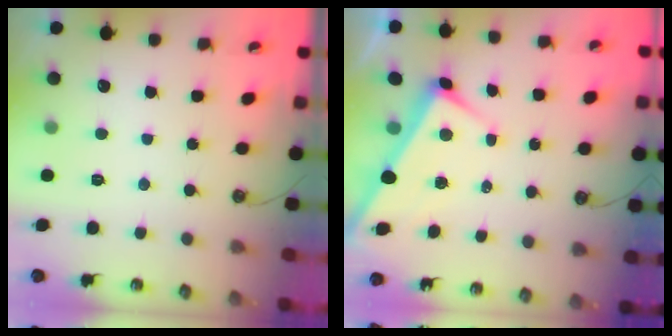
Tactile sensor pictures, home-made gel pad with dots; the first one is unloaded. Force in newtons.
{"total": 2.9, "press": 2.9, "slide": 0.6}